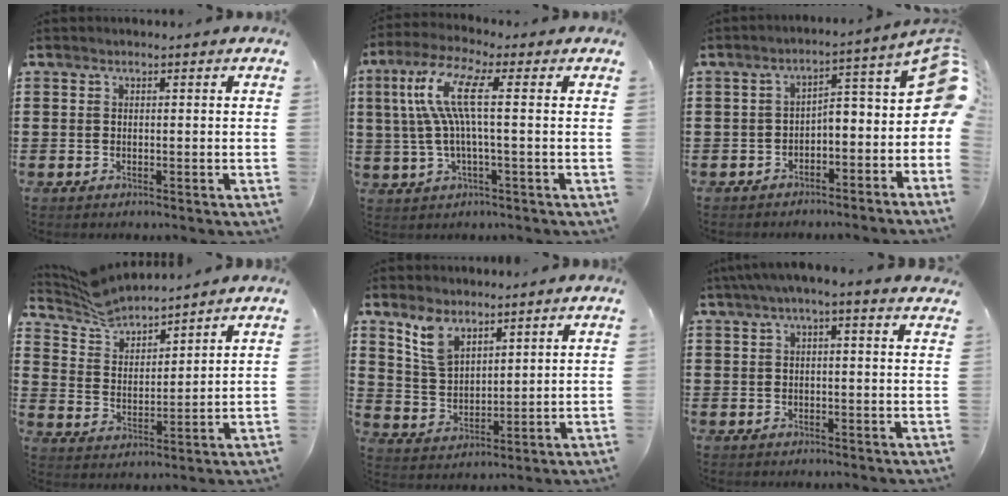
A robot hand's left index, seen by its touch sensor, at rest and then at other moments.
{"total": 9.2, "force": [1.2, 1.6, 9.0], "torque": [-0.200, -0.003, 0.007]}
{"total": 5.1, "force": [-2.6, 2.1, 3.8], "torque": [-0.056, 0.001, -0.053]}
{"total": 5.8, "force": [5.7, 0.8, 0.8], "torque": [-0.043, -0.026, 0.102]}
{"total": 6.8, "force": [5.2, 3.4, 2.7], "torque": [-0.072, -0.004, 0.100]}
{"total": 2.1, "force": [1.1, 0.0, 1.8], "torque": [-0.037, 0.001, 0.019]}